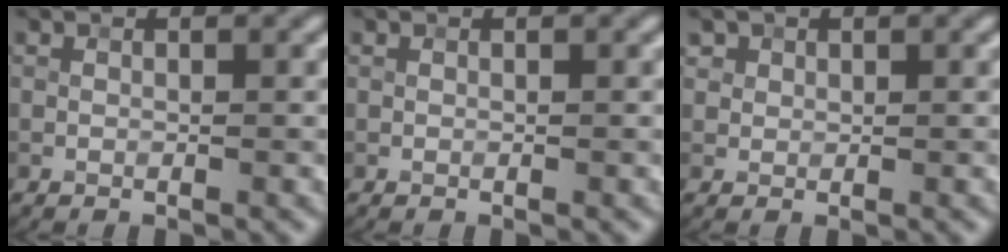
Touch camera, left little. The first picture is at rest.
{"total": 0.0}
{"total": 1.6, "force": [0.9, 1.2, 0.4], "torque": [-0.005, -0.005, 0.022]}